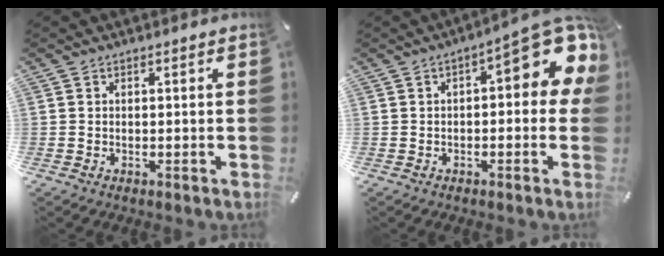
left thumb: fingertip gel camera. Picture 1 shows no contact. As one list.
[{"total": 13.6, "force": [4.8, 5.2, 11.6], "torque": [-0.144, -0.039, 0.075]}]